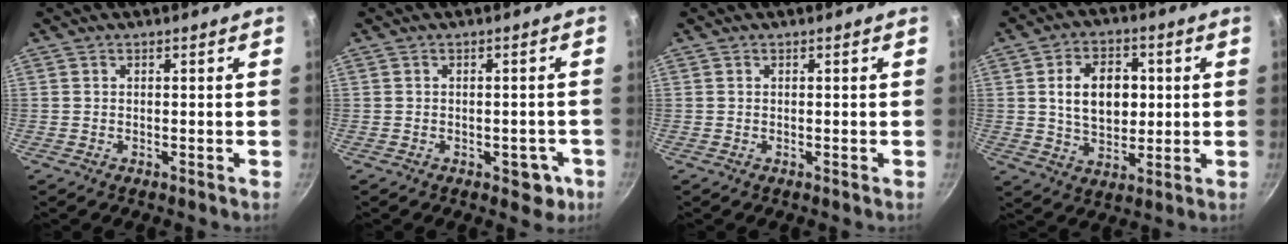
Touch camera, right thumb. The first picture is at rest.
{"total": 4.6, "force": [-1.8, 2.8, 3.1], "torque": [-0.011, 0.017, -0.012]}
{"total": 0.0}
{"total": 11.6, "force": [1.7, 8.0, 8.3], "torque": [-0.104, -0.002, 0.029]}